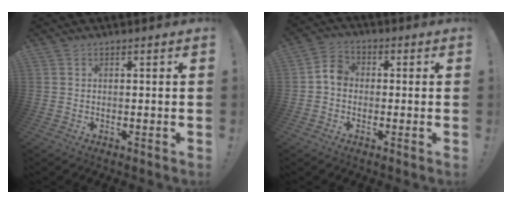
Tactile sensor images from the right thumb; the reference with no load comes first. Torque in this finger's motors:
{"motor_torque": [0.71, 0.90, 0.14, -0.08, -0.02]}